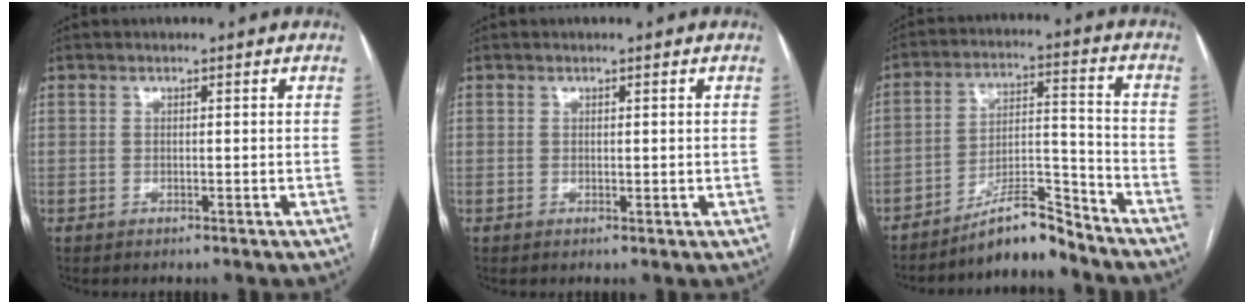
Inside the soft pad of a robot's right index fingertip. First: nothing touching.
{"total": 0.6, "force": [0.3, 0.4, 0.4], "torque": [-0.003, -0.003, 0.007]}
{"total": 8.7, "force": [-8.0, 0.9, 3.2], "torque": [-0.050, 0.027, -0.137]}